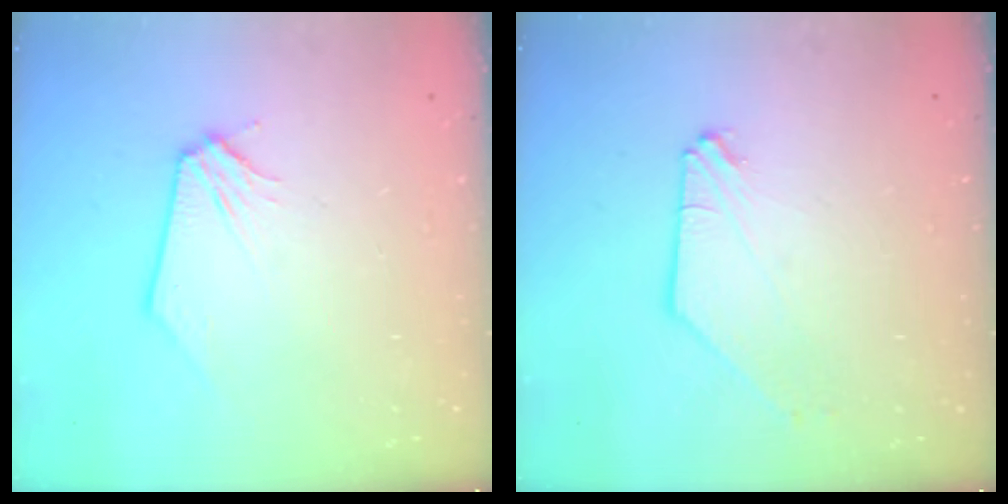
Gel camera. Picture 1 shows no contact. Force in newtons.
{"total": 0.0}